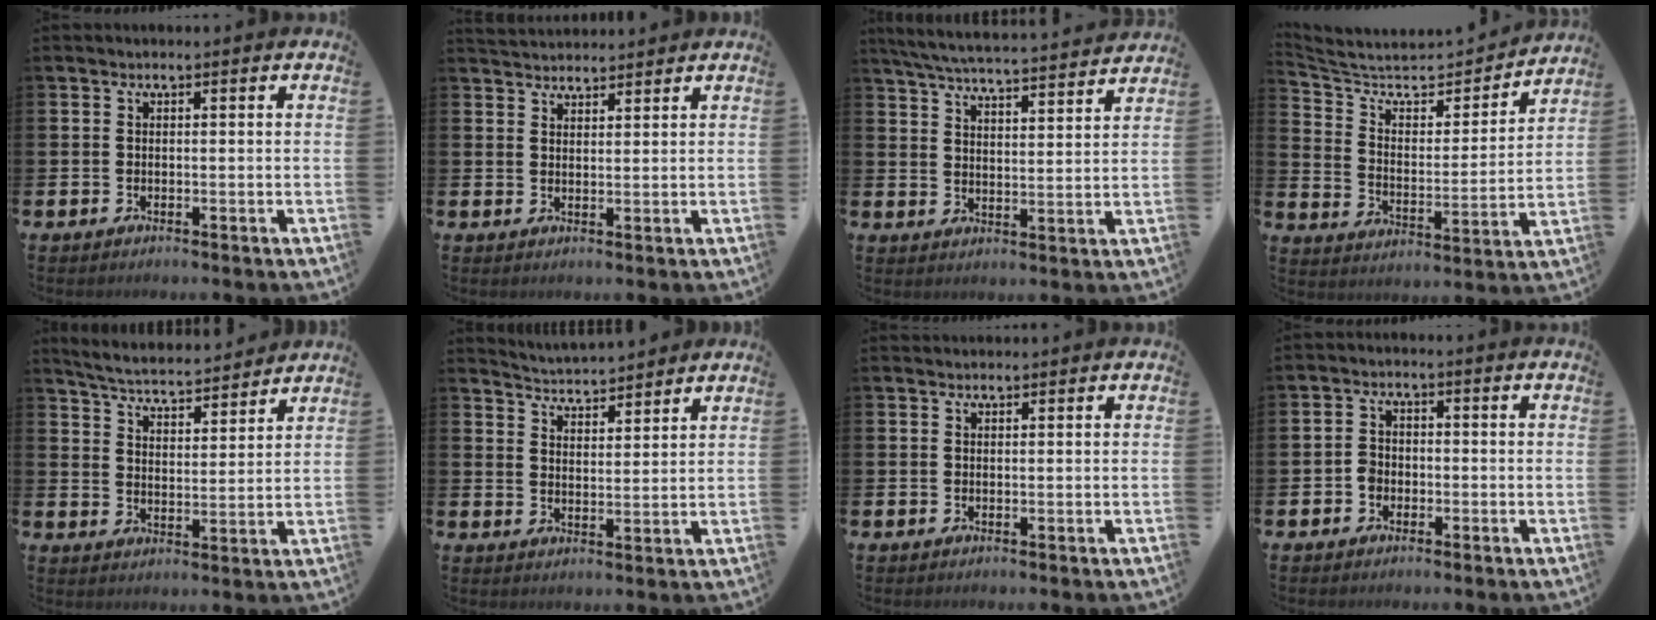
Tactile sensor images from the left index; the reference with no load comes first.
{"total": 2.9, "force": [2.9, 0.6, 0.0], "torque": [0.005, -0.015, 0.051]}
{"total": 6.1, "force": [6.0, 0.2, 1.4], "torque": [-0.051, -0.044, 0.104]}
{"total": 6.5, "force": [5.5, 2.5, 2.4], "torque": [-0.073, -0.047, 0.085]}
{"total": 5.0, "force": [4.9, 0.5, 0.5], "torque": [-0.033, -0.039, 0.083]}
{"total": 4.4, "force": [4.4, 0.2, -0.3], "torque": [-0.013, -0.031, 0.078]}
{"total": 0.8, "force": [0.8, 0.1, 0.0], "torque": [0.011, -0.003, 0.013]}
{"total": 2.2, "force": [-0.9, 1.8, 0.8], "torque": [-0.013, 0.004, -0.021]}